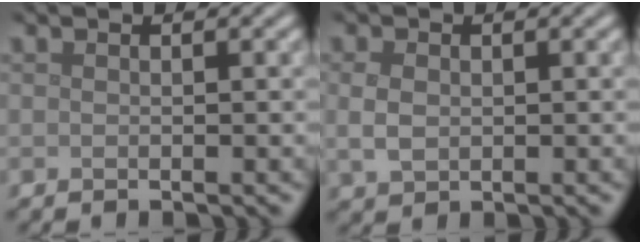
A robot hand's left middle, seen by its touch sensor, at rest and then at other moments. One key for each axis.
{"total": 2.1, "fx": 0.1, "fy": 1.6, "fz": 1.4, "tx": -0.032, "ty": -0.001, "tz": 0.004}